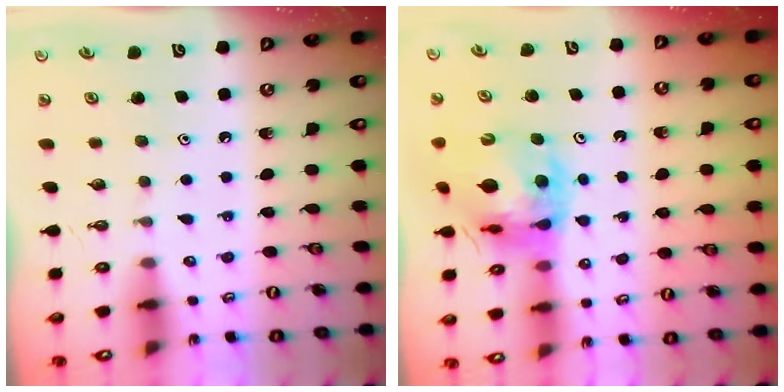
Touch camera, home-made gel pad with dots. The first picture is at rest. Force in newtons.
{"total": 15.4, "press": 15.3, "slide": 1.9}